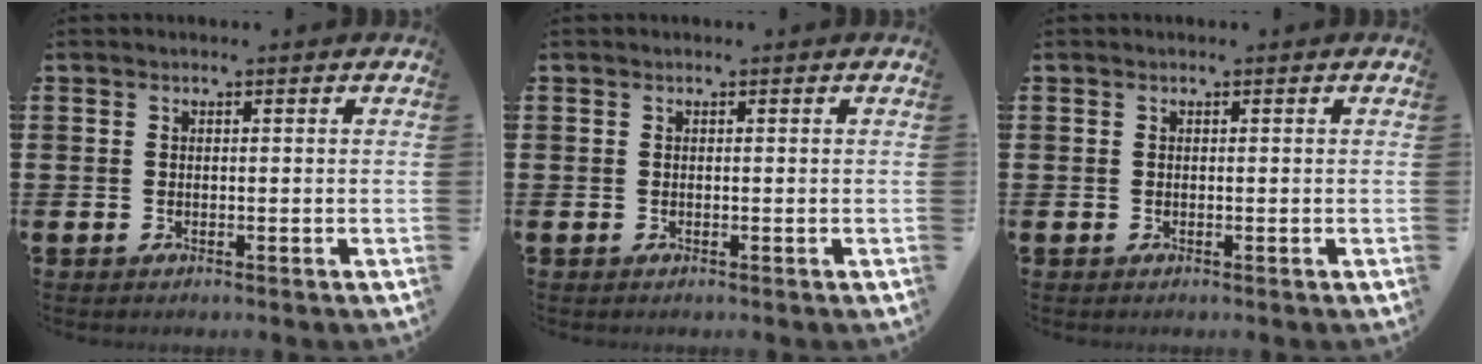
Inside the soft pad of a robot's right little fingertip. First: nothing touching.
{"total": 0.0}
{"total": 0.0}